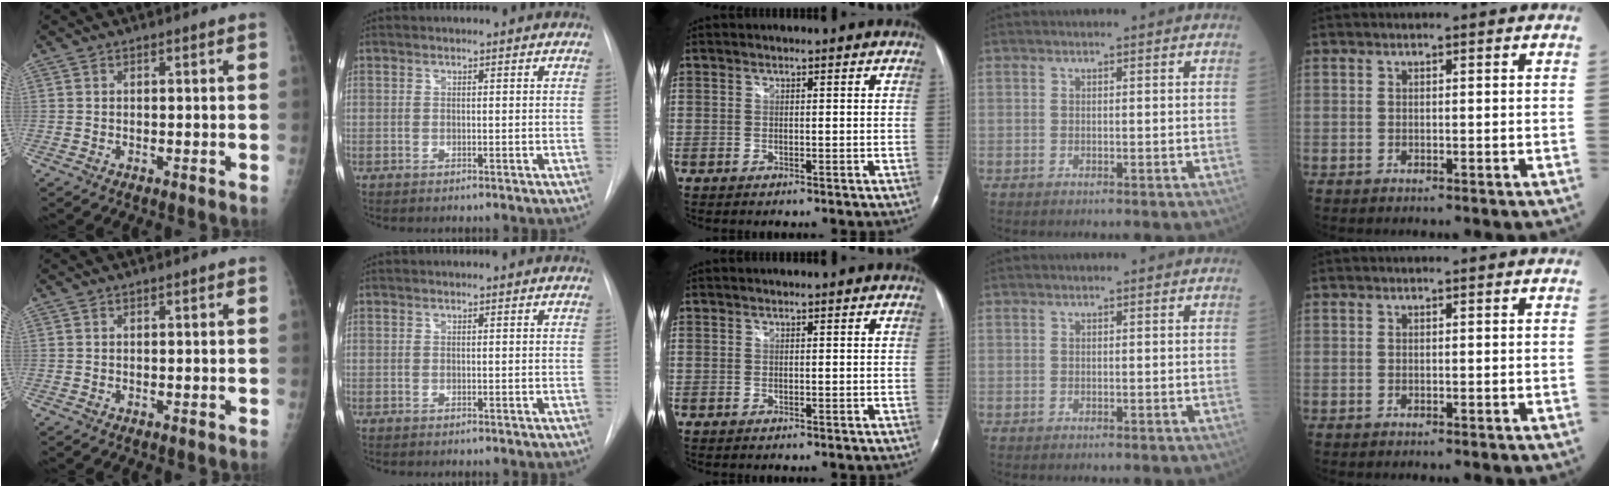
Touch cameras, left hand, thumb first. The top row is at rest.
{}